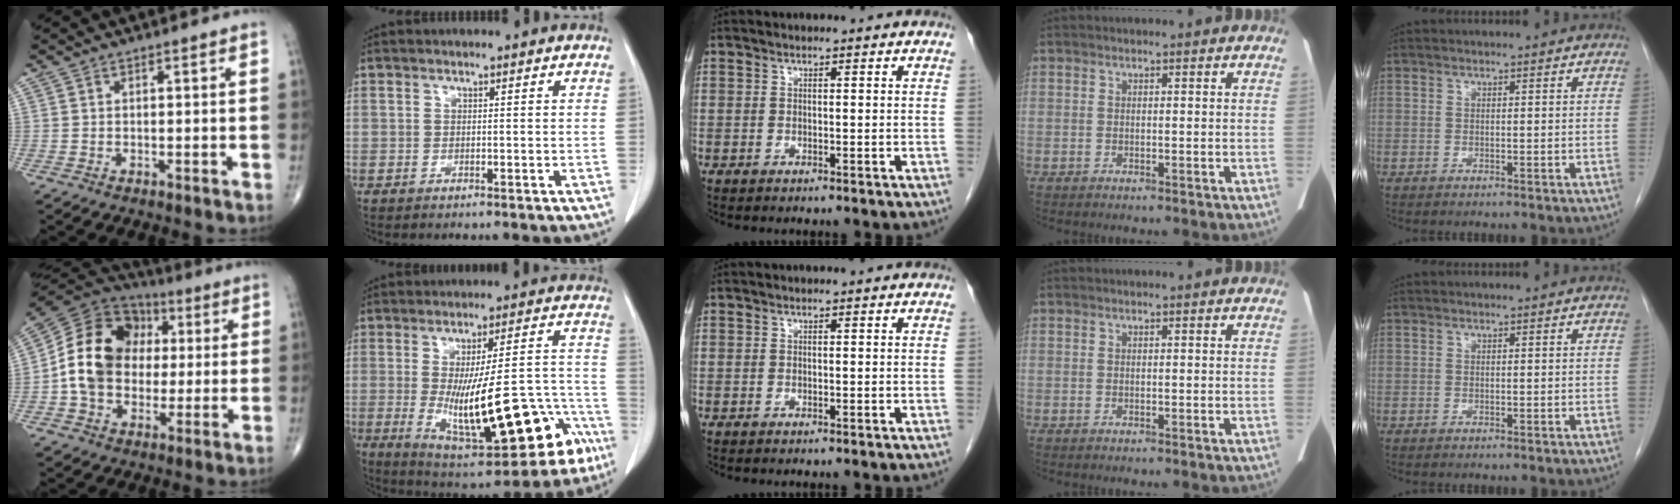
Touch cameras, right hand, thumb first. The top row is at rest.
{"thumb": {"total": 17.4, "force": [0.6, 13.6, 10.8], "torque": [-0.172, 0.030, 0.005]}, "index": {"total": 23.5, "force": [-8.1, 6.3, 21.2], "torque": [-0.279, 0.009, -0.092]}}